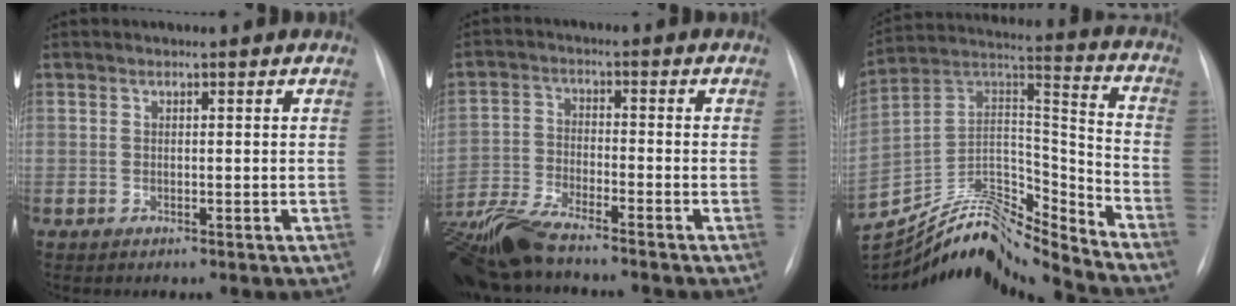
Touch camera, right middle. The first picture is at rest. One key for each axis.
{"total": 12.4, "fx": -10.6, "fy": 1.7, "fz": 6.2, "tx": -0.129, "ty": -0.021, "tz": -0.200}
{"total": 21.9, "fx": -20.9, "fy": 2.0, "fz": 6.3, "tx": -0.124, "ty": 0.058, "tz": -0.353}